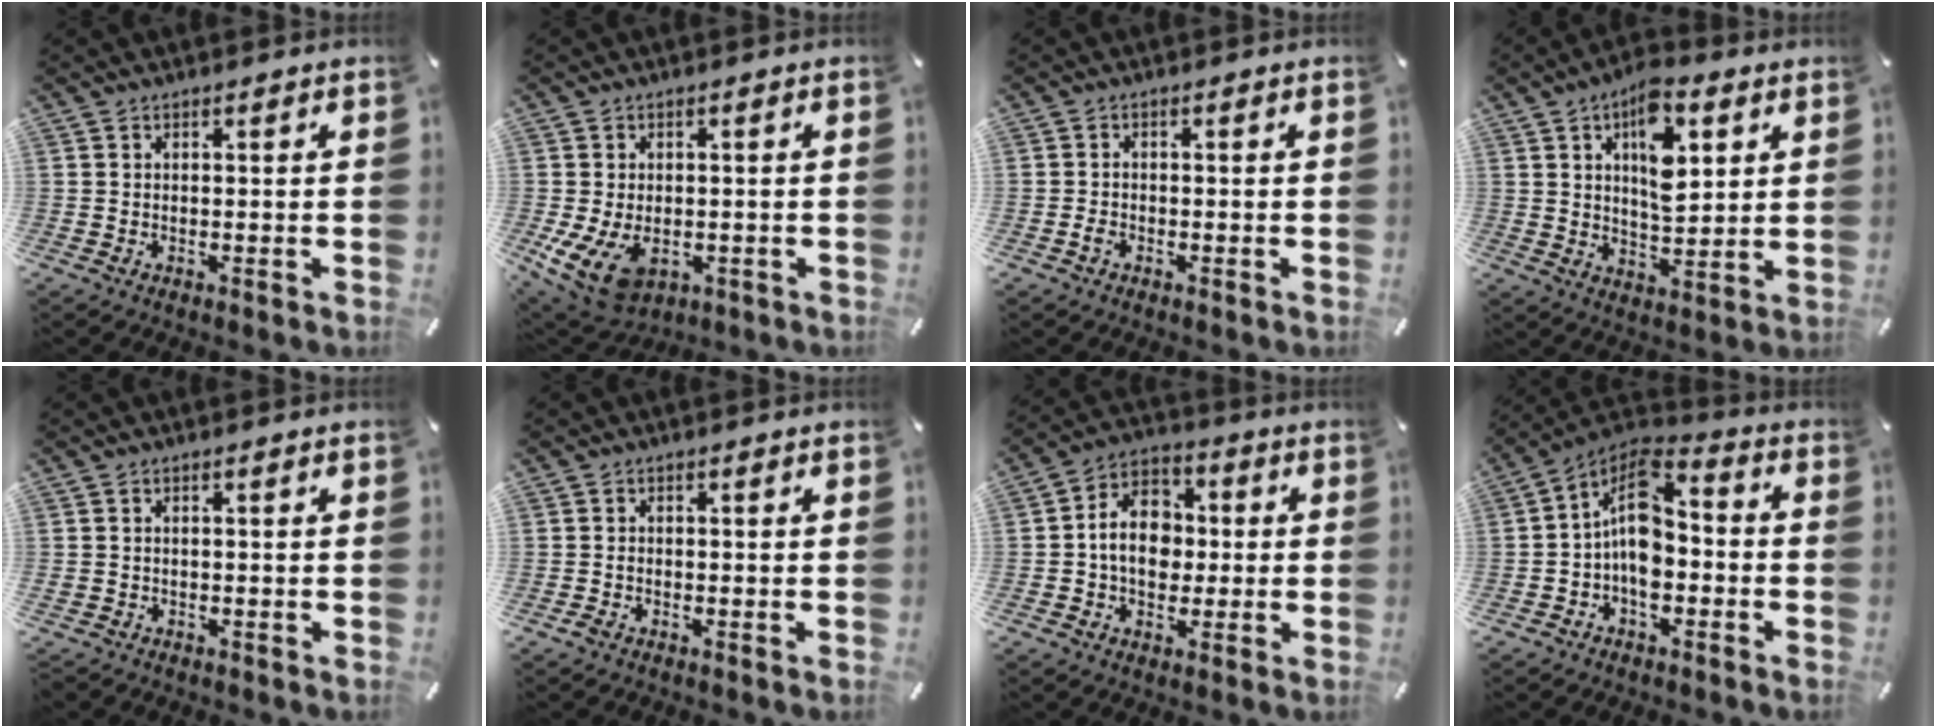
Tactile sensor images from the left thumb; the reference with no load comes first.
{"total": 9.2, "force": [-2.6, 6.5, 6.0], "torque": [-0.117, 0.000, -0.042]}
{"total": 1.8, "force": [-0.9, 1.3, 0.7], "torque": [-0.013, 0.006, -0.019]}
{"total": 12.9, "force": [5.5, 6.6, 9.7], "torque": [-0.140, -0.016, 0.091]}
{"total": 1.0, "force": [-0.6, 0.8, 0.4], "torque": [-0.008, 0.001, -0.014]}
{"total": 1.0, "force": [-0.5, 0.8, 0.4], "torque": [-0.008, 0.003, -0.012]}
{"total": 10.7, "force": [-0.9, 8.6, 6.3], "torque": [-0.126, 0.020, -0.016]}
{"total": 11.2, "force": [-1.9, 7.3, 8.3], "torque": [-0.159, 0.005, -0.034]}